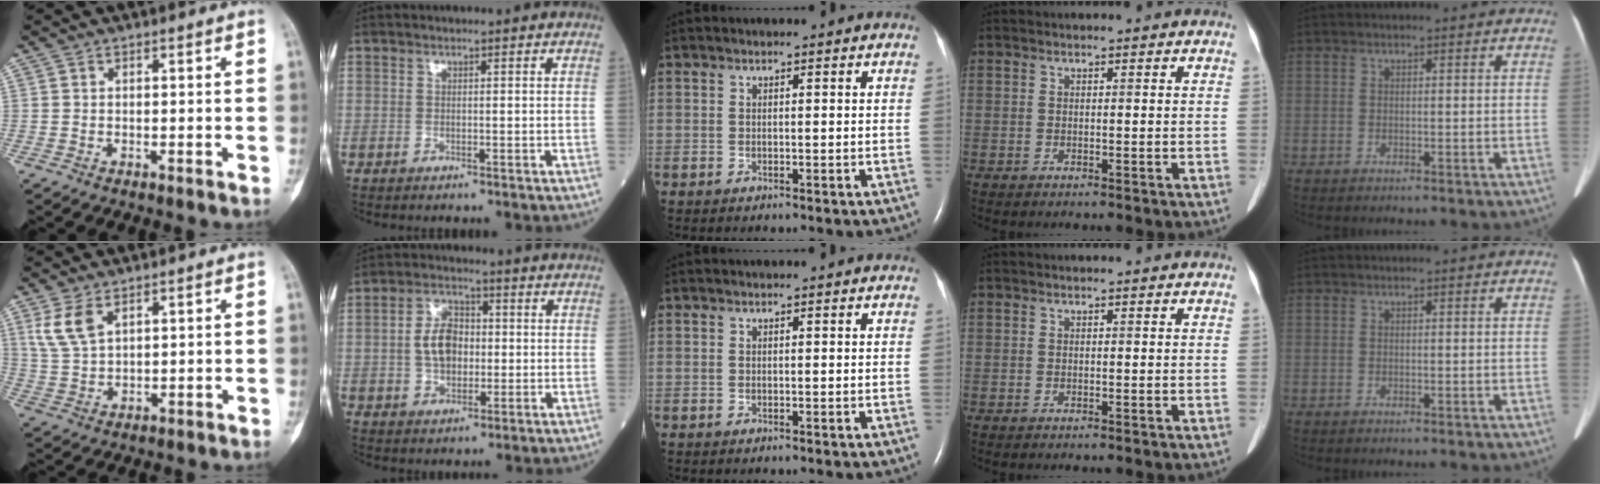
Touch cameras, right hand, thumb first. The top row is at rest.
{"thumb": {"total": 6.1, "force": [3.1, 3.1, 4.1], "torque": [-0.085, -0.008, 0.074]}, "index": {"total": 6.8, "force": [-0.1, 4.5, 5.1], "torque": [-0.100, 0.014, -0.001]}}